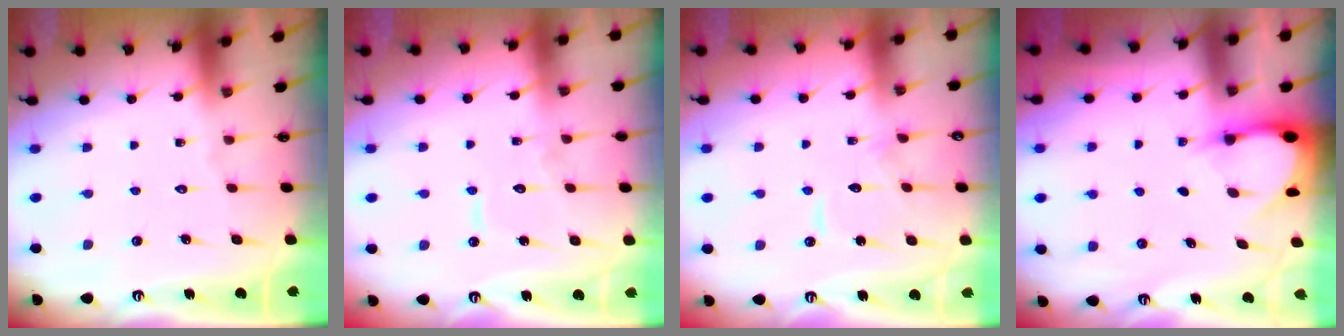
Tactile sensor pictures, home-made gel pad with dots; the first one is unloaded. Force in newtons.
{"total": 6.6, "press": 6.5, "slide": 0.6}
{"total": 10.3, "press": 10.2, "slide": 0.7}
{"total": 2.9, "press": 2.9, "slide": 0.4}